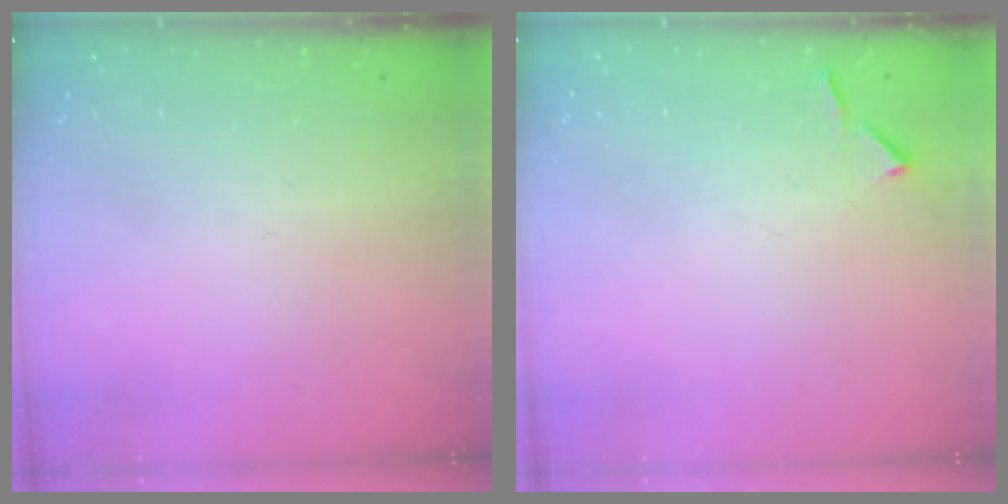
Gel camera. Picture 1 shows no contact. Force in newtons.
{"total": 4.2, "press": 4.1, "slide": 0.6}